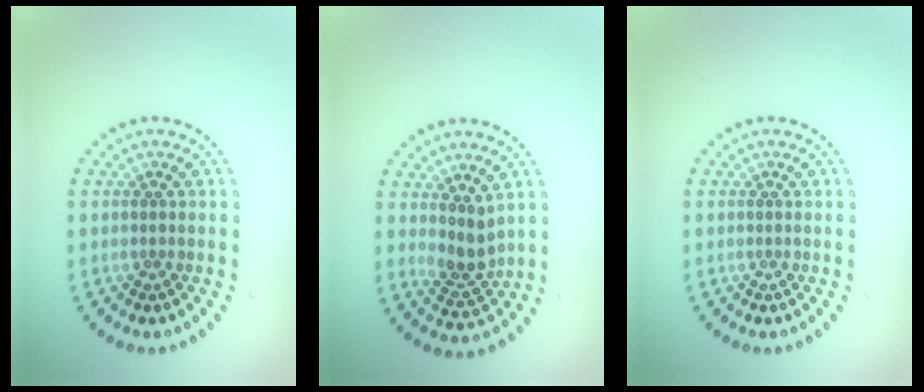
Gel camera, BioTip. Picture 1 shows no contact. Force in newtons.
{"total": 2.7, "press": 2.1, "slide": 1.6}
{"total": 0.0}